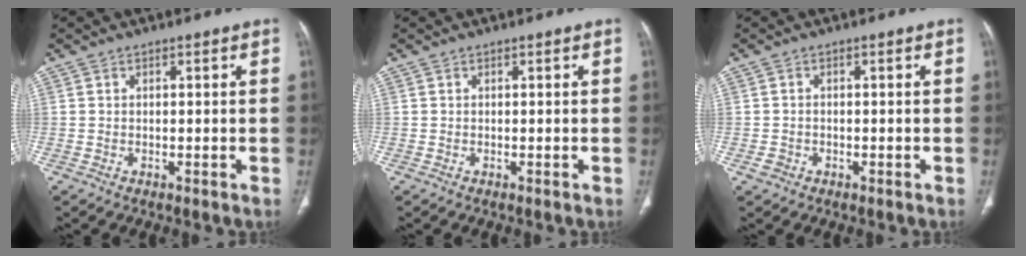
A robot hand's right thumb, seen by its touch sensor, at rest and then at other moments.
{"total": 0.0}
{"total": 1.5, "force": [-0.7, 1.3, 0.5], "torque": [-0.009, 0.006, -0.010]}